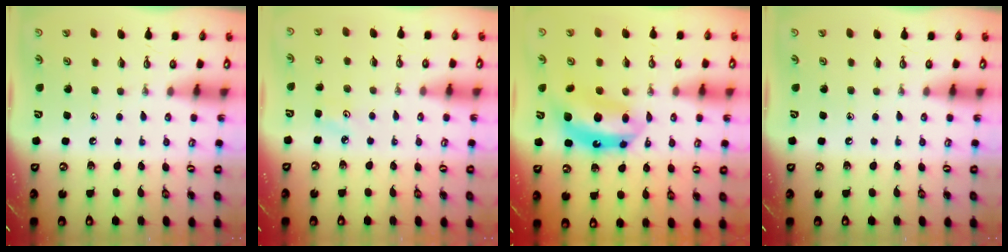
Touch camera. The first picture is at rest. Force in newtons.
{"total": 3.6, "press": 3.6, "slide": 0.4}
{"total": 11.5, "press": 11.4, "slide": 1.4}
{"total": 0.0}